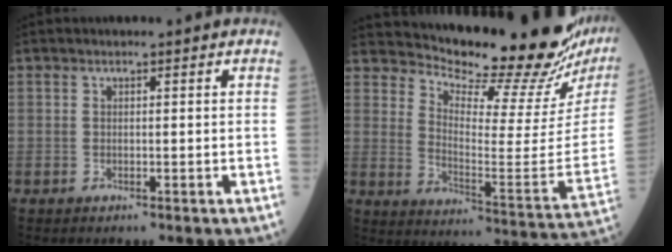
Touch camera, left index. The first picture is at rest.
{"total": 23.6, "force": [22.1, 1.9, 8.2], "torque": [-0.136, -0.111, 0.289]}